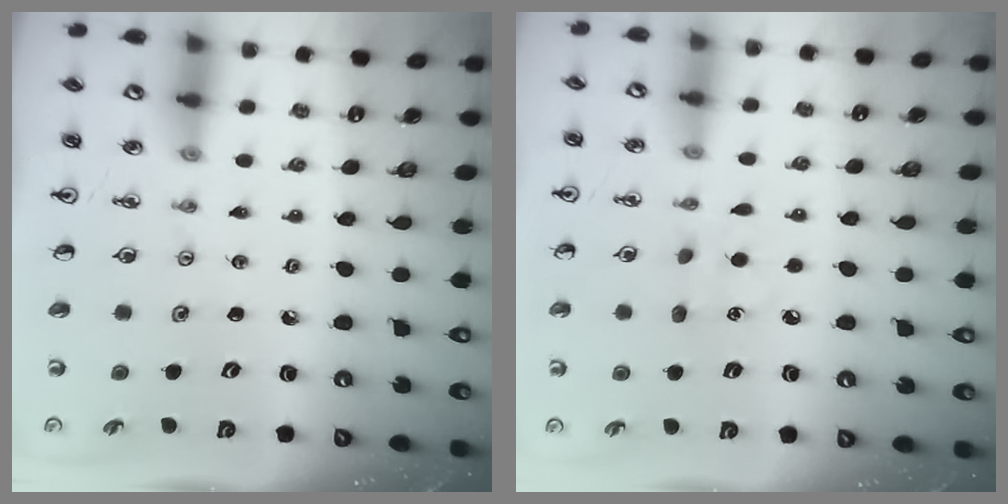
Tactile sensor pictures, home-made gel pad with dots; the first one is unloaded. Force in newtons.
{"total": 4.8, "press": 4.8, "slide": 0.5}